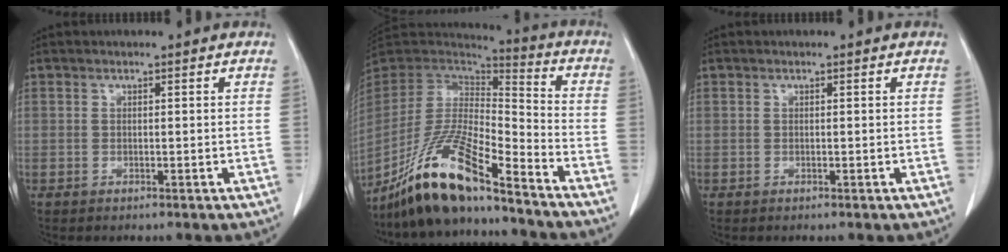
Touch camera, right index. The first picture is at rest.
{"total": 18.2, "force": [-13.4, 2.8, 12.0], "torque": [-0.255, -0.027, -0.254]}
{"total": 0.0}